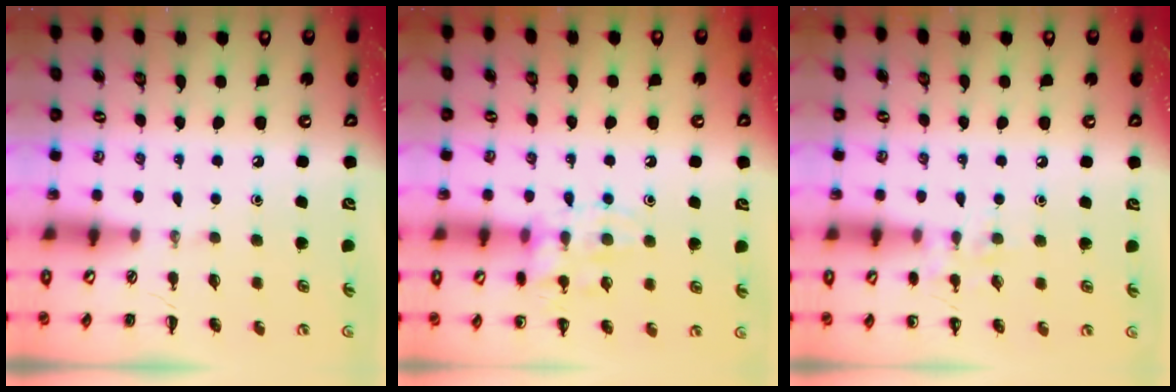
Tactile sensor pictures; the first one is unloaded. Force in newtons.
{"total": 11.4, "press": 11.4, "slide": 0.5}
{"total": 6.9, "press": 6.7, "slide": 1.8}